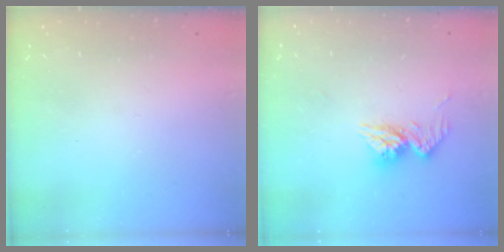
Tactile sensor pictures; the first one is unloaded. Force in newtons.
{"total": 10.3, "press": 10.3, "slide": 0.9}